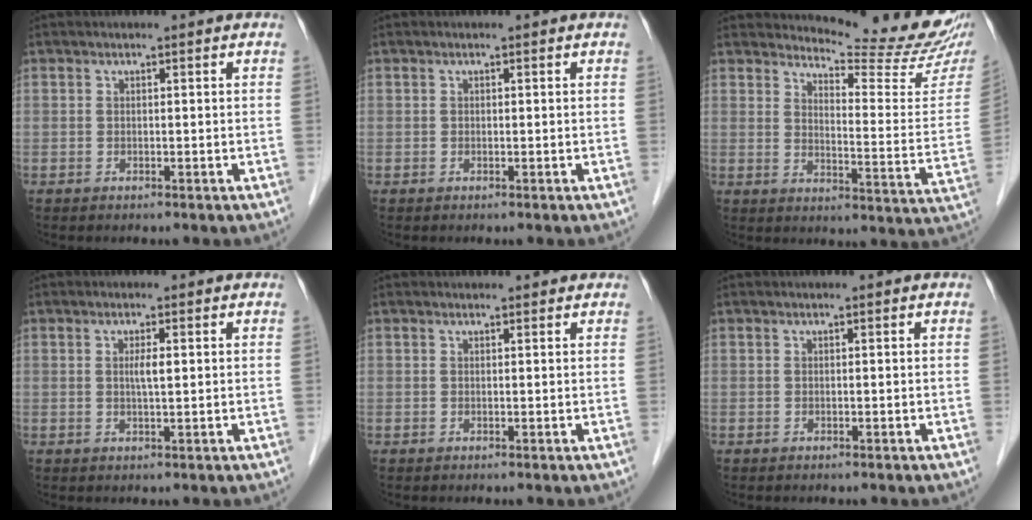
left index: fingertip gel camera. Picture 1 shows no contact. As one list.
[{"total": 0.0}, {"total": 15.6, "force": [15.0, -0.3, 4.1], "torque": [-0.061, -0.102, 0.178]}, {"total": 1.9, "force": [0.4, 0.2, 1.9], "torque": [-0.036, 0.001, 0.005]}, {"total": 1.8, "force": [1.6, 0.6, 0.3], "torque": [-0.007, 0.008, 0.014]}, {"total": 0.0}]